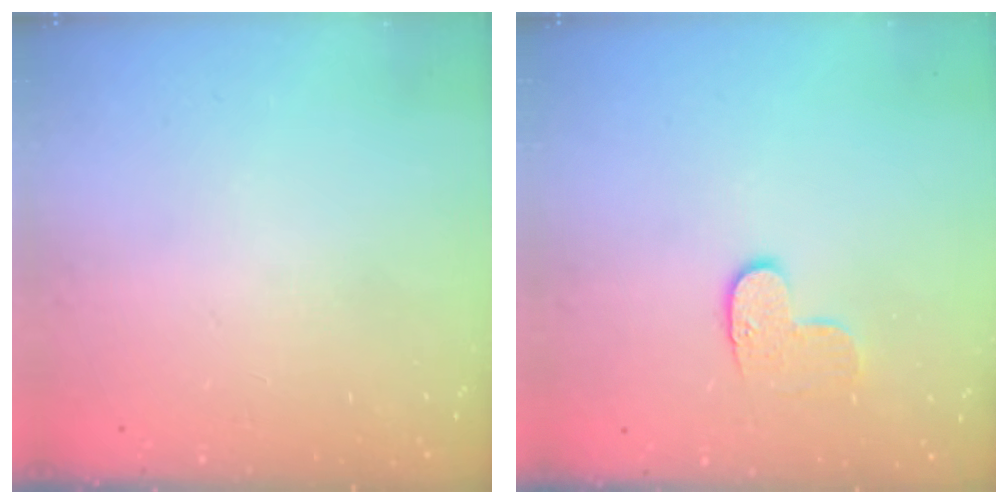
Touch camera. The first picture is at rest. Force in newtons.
{"total": 6.2, "press": 6.2, "slide": 0.3}